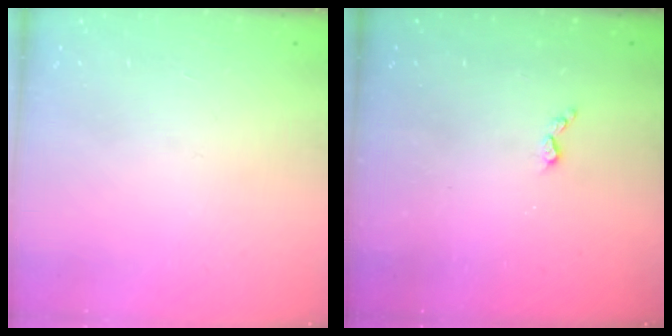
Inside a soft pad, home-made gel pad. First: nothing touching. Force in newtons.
{"total": 3.0, "press": 2.9, "slide": 0.6}